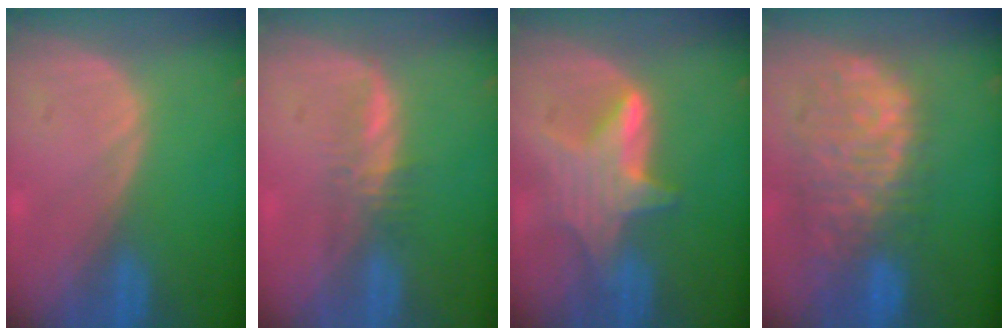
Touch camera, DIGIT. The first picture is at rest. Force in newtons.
{"total": 2.8, "press": 2.7, "slide": 0.5}
{"total": 6.6, "press": 6.6, "slide": 0.2}
{"total": 11.8, "press": 9.8, "slide": 6.6}